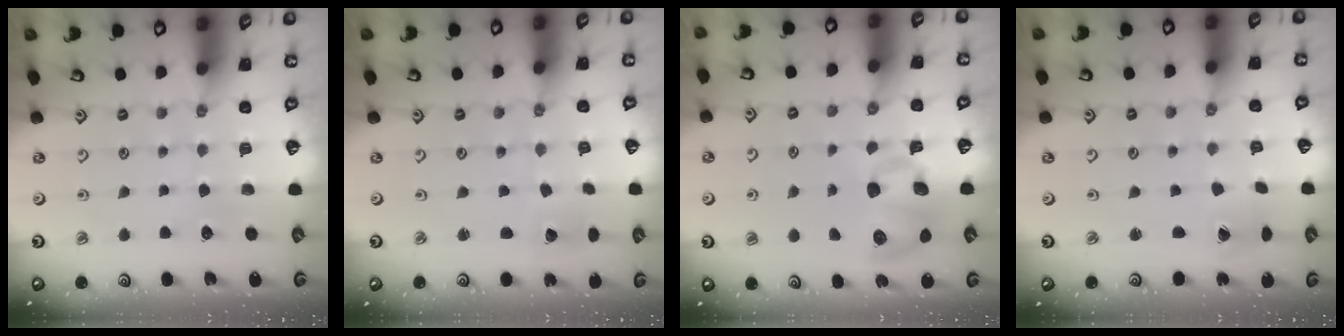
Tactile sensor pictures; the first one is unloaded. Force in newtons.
{"total": 1.5, "press": 1.5, "slide": 0.2}
{"total": 9.6, "press": 9.6, "slide": 1.2}
{"total": 1.7, "press": 1.7, "slide": 0.2}